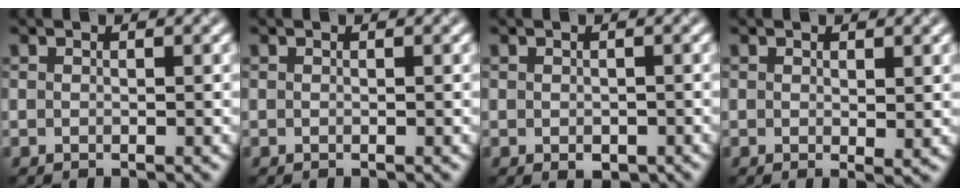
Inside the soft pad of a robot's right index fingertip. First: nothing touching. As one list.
[{"total": 0.0}, {"total": 1.1, "force": [-0.5, 0.8, 0.5], "torque": [-0.008, -0.001, -0.003]}, {"total": 1.1, "force": [0.4, 0.4, 1.0], "torque": [-0.014, -0.005, 0.010]}]